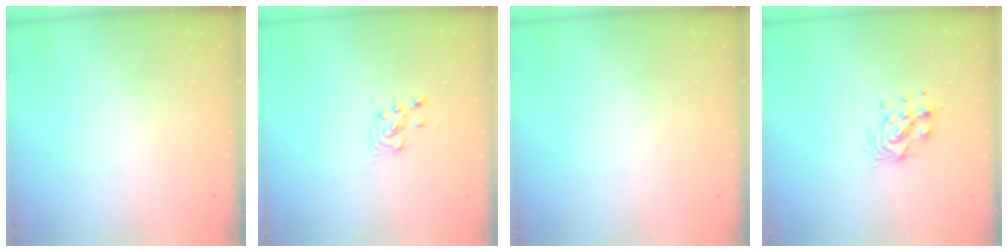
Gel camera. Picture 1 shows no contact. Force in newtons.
{"total": 3.2, "press": 3.2, "slide": 0.4}
{"total": 0.0}
{"total": 9.3, "press": 9.3, "slide": 0.9}